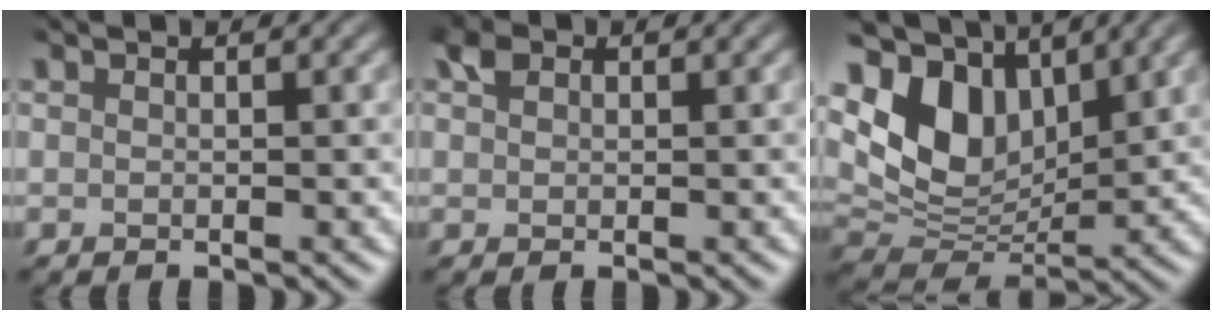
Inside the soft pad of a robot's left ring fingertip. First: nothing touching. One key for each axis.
{"total": 1.5, "fx": 0.3, "fy": 1.2, "fz": 0.8, "tx": -0.017, "ty": 0.004, "tz": 0.000}
{"total": 9.9, "fx": 3.3, "fy": 6.2, "fz": 6.9, "tx": -0.145, "ty": 0.002, "tz": 0.051}